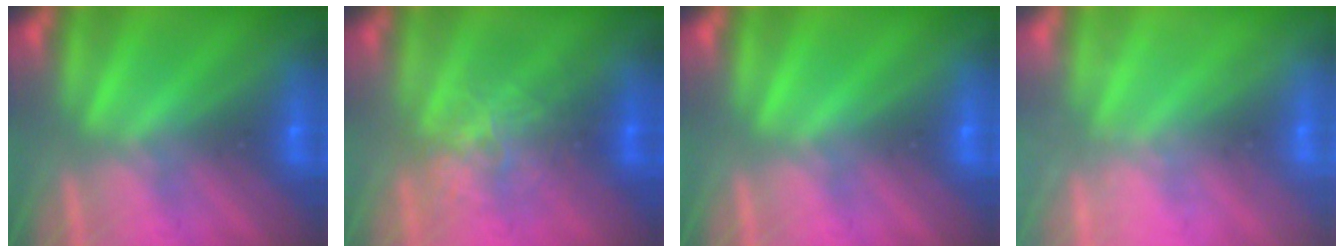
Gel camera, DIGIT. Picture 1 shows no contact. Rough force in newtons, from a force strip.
{"total": 2.4}
{"total": 0.0}
{"total": 2.0}